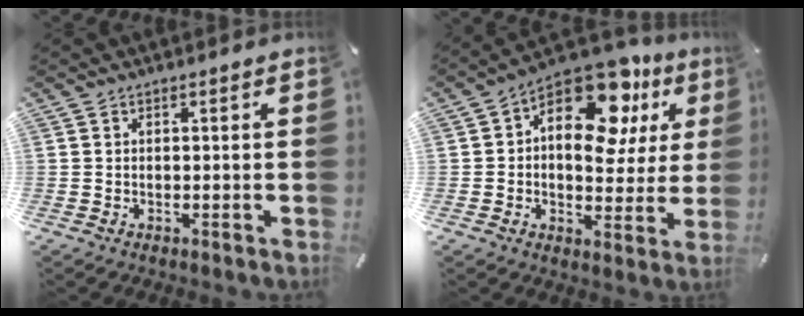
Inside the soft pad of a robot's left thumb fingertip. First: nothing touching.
{"total": 17.0, "force": [8.9, 9.5, 10.9], "torque": [-0.154, -0.073, 0.154]}